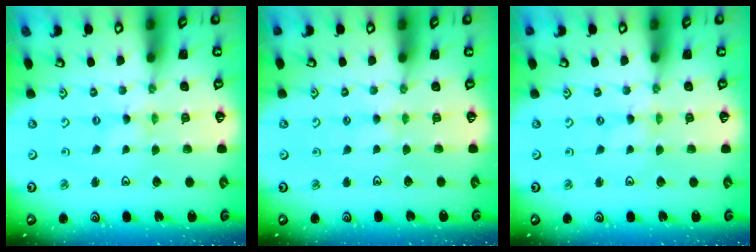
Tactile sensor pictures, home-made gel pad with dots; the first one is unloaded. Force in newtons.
{"total": 2.8, "press": 2.8, "slide": 0.3}
{"total": 0.0}